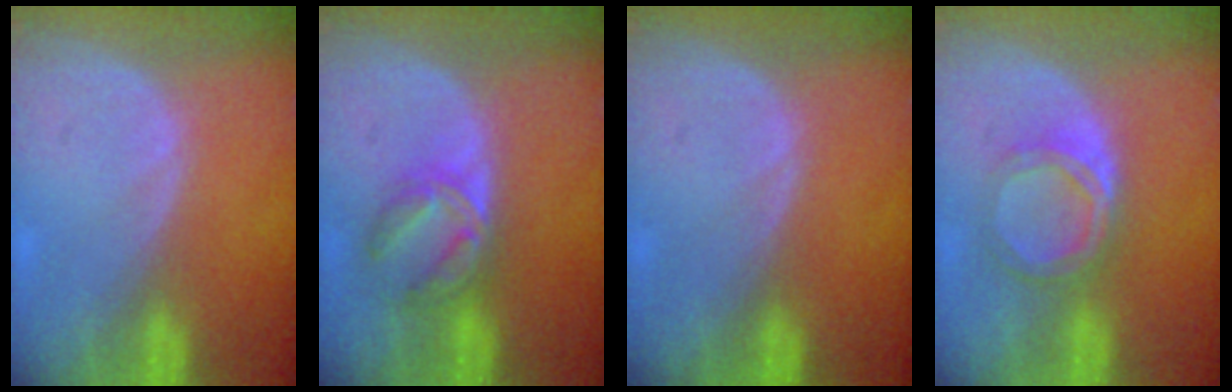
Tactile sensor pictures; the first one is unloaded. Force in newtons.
{"total": 5.5, "press": 5.4, "slide": 1.1}
{"total": 0.0}
{"total": 4.8, "press": 4.6, "slide": 1.3}